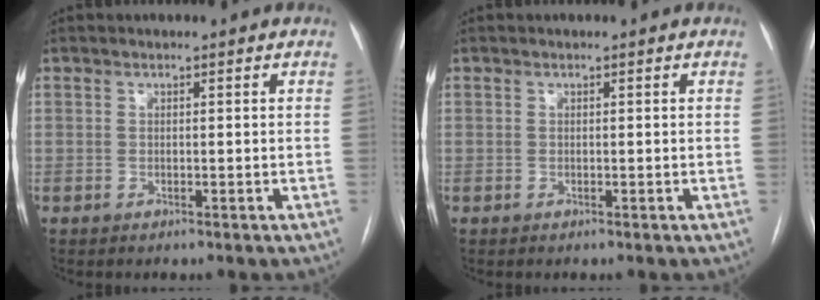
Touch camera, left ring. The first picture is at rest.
{"total": 0.0}